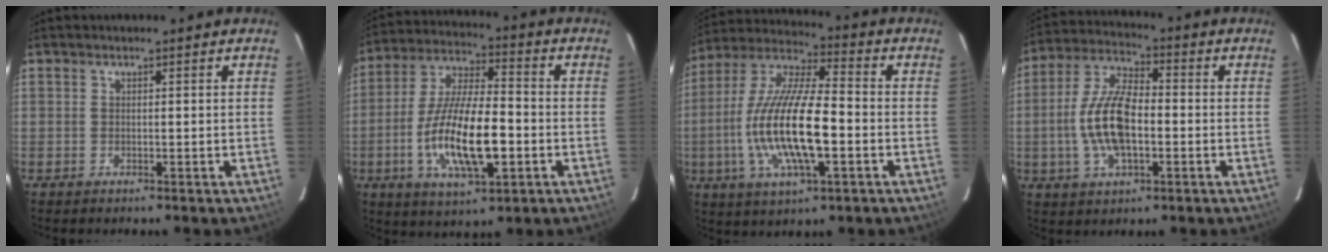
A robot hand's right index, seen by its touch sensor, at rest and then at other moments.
{"total": 16.8, "force": [-4.5, 5.6, 15.2], "torque": [-0.302, -0.010, -0.080]}
{"total": 18.4, "force": [-3.8, 5.3, 17.2], "torque": [-0.341, -0.008, -0.075]}
{"total": 12.3, "force": [-2.1, 5.3, 10.9], "torque": [-0.227, 0.006, -0.039]}